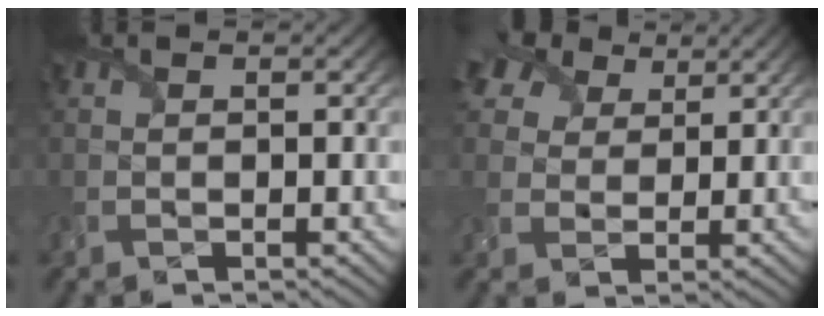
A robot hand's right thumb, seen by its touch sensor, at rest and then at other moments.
{"total": 7.8, "force": [5.1, 4.9, 3.3], "torque": [-0.092, 0.018, 0.086]}